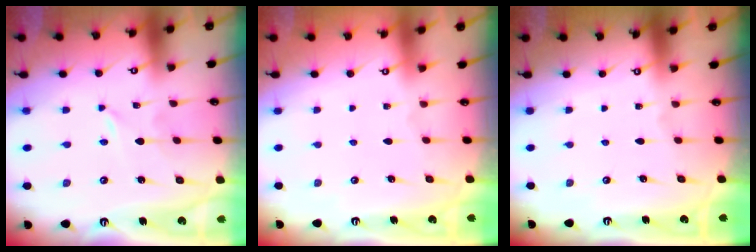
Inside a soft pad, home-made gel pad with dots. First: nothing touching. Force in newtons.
{"total": 0.0}
{"total": 0.0}